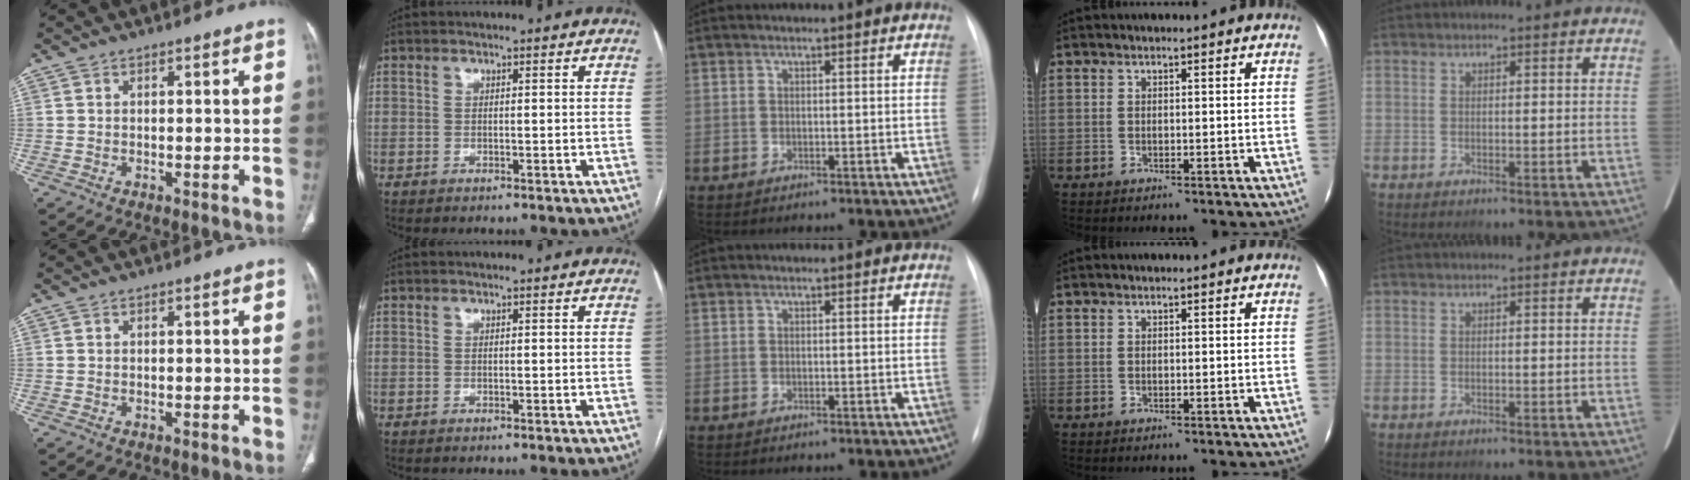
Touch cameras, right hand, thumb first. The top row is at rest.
{}